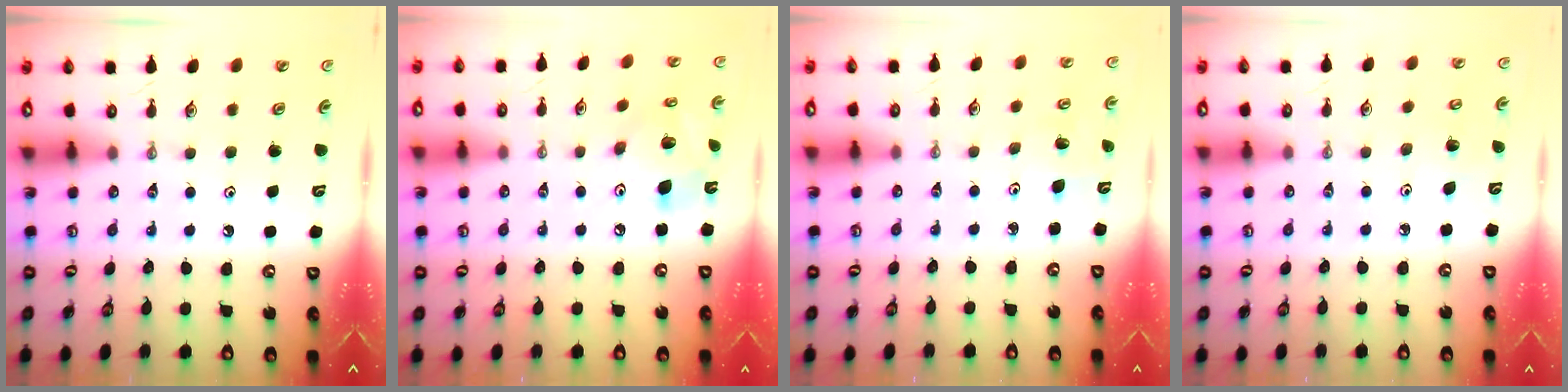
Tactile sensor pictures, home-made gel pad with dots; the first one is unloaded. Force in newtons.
{"total": 13.4, "press": 13.1, "slide": 2.7}
{"total": 2.5, "press": 2.5, "slide": 0.1}
{"total": 3.7, "press": 3.7, "slide": 0.4}